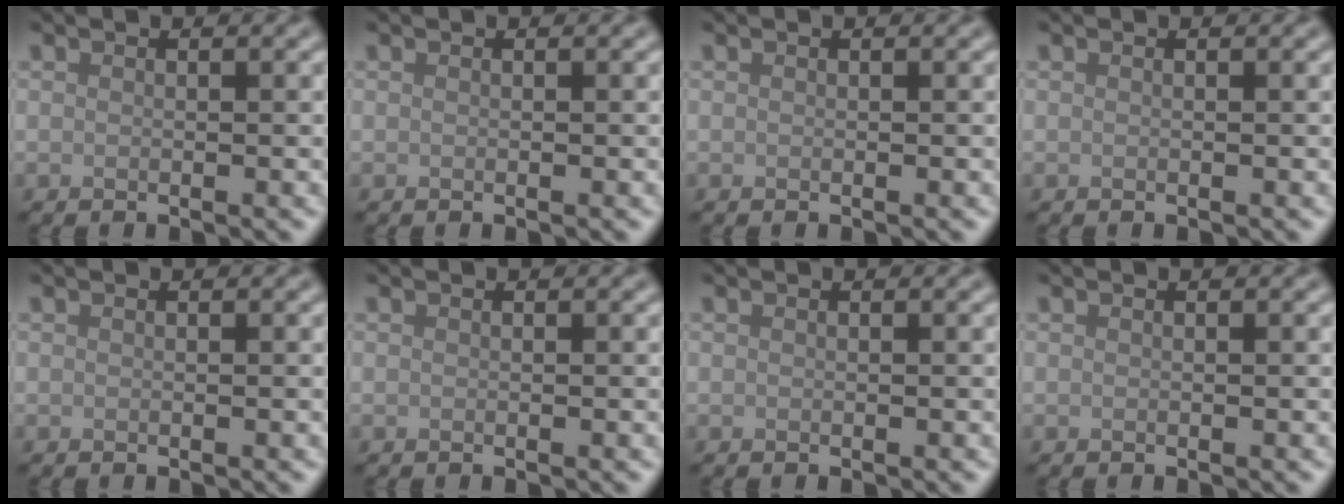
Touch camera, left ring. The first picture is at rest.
{"total": 0.0}
{"total": 0.0}
{"total": 0.0}
{"total": 0.0}
{"total": 0.0}
{"total": 0.0}
{"total": 0.0}